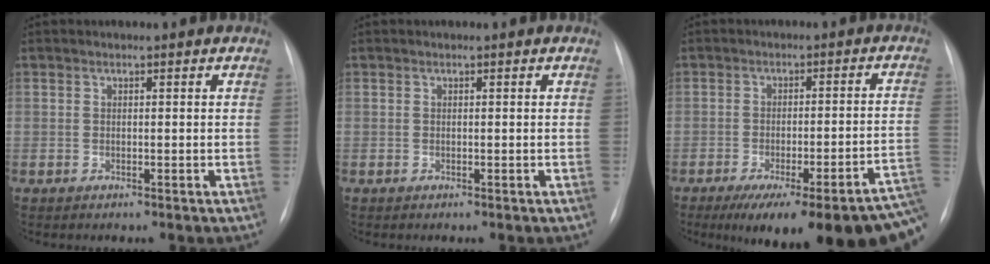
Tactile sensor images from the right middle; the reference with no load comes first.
{"total": 0.0}
{"total": 22.2, "force": [-14.3, 3.7, 16.5], "torque": [-0.152, -0.001, -0.185]}